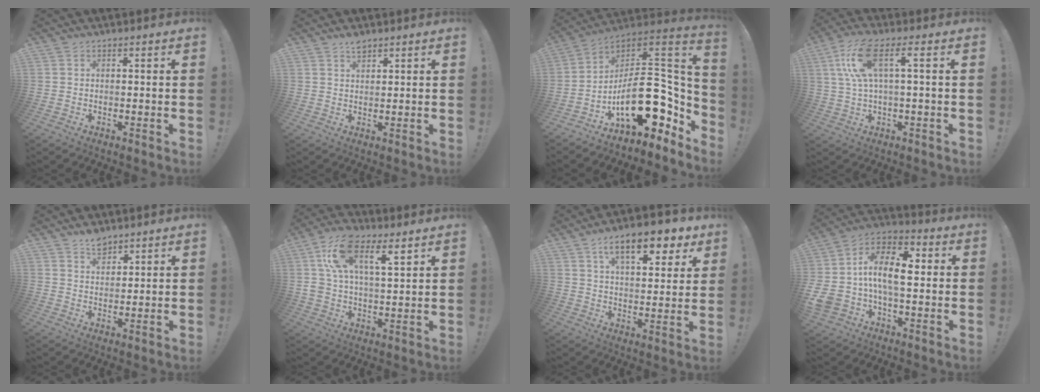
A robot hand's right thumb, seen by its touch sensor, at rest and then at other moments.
{"total": 2.4, "force": [2.0, 0.9, 1.1], "torque": [-0.011, -0.010, 0.034]}
{"total": 22.3, "force": [-5.2, 11.8, 18.2], "torque": [-0.274, 0.006, -0.074]}
{"total": 11.9, "force": [2.6, 3.7, 11.0], "torque": [-0.228, -0.001, 0.041]}
{"total": 4.7, "force": [3.9, 2.1, 1.4], "torque": [-0.019, -0.023, 0.070]}
{"total": 14.6, "force": [7.4, 6.1, 11.0], "torque": [-0.200, -0.016, 0.130]}
{"total": 14.5, "force": [8.1, 5.6, 10.7], "torque": [-0.158, -0.033, 0.132]}
{"total": 15.9, "force": [0.0, 9.9, 12.4], "torque": [-0.227, 0.016, 0.003]}